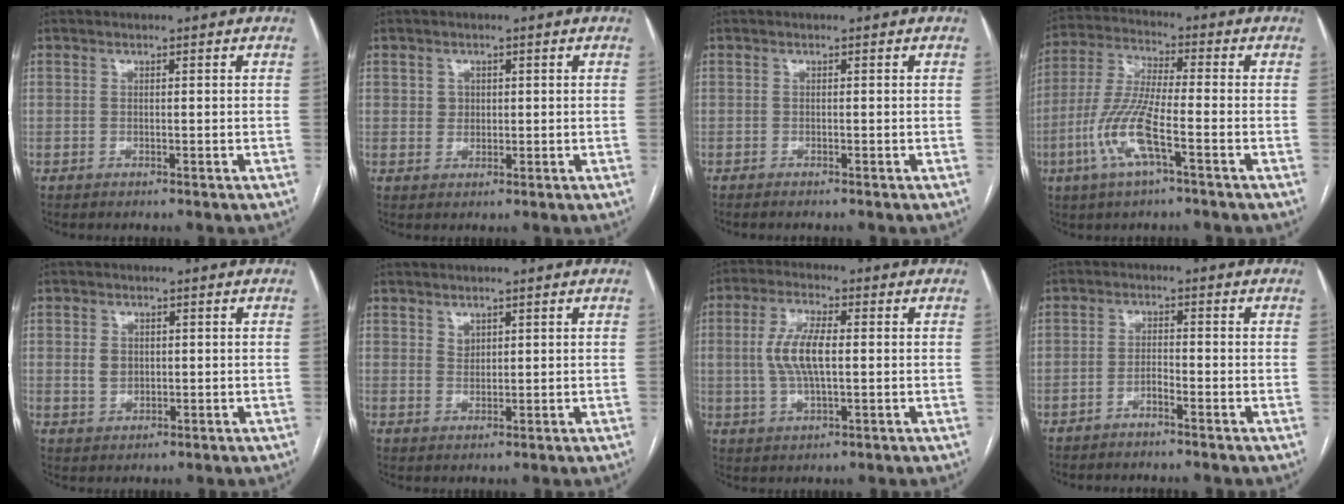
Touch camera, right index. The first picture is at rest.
{"total": 1.9, "force": [0.5, 1.8, 0.5], "torque": [-0.007, 0.000, 0.009]}
{"total": 1.4, "force": [-1.3, 0.0, 0.7], "torque": [-0.009, -0.001, -0.016]}
{"total": 10.6, "force": [-4.0, 1.5, 9.7], "torque": [-0.213, -0.002, -0.082]}
{"total": 2.8, "force": [0.4, 2.3, 1.6], "torque": [-0.030, 0.007, 0.013]}
{"total": 1.6, "force": [1.1, 1.1, 0.5], "torque": [-0.006, -0.002, 0.020]}
{"total": 7.8, "force": [0.4, 2.5, 7.3], "torque": [-0.158, 0.008, 0.011]}
{"total": 2.2, "force": [-1.7, 0.2, 1.3], "torque": [-0.027, 0.003, -0.035]}